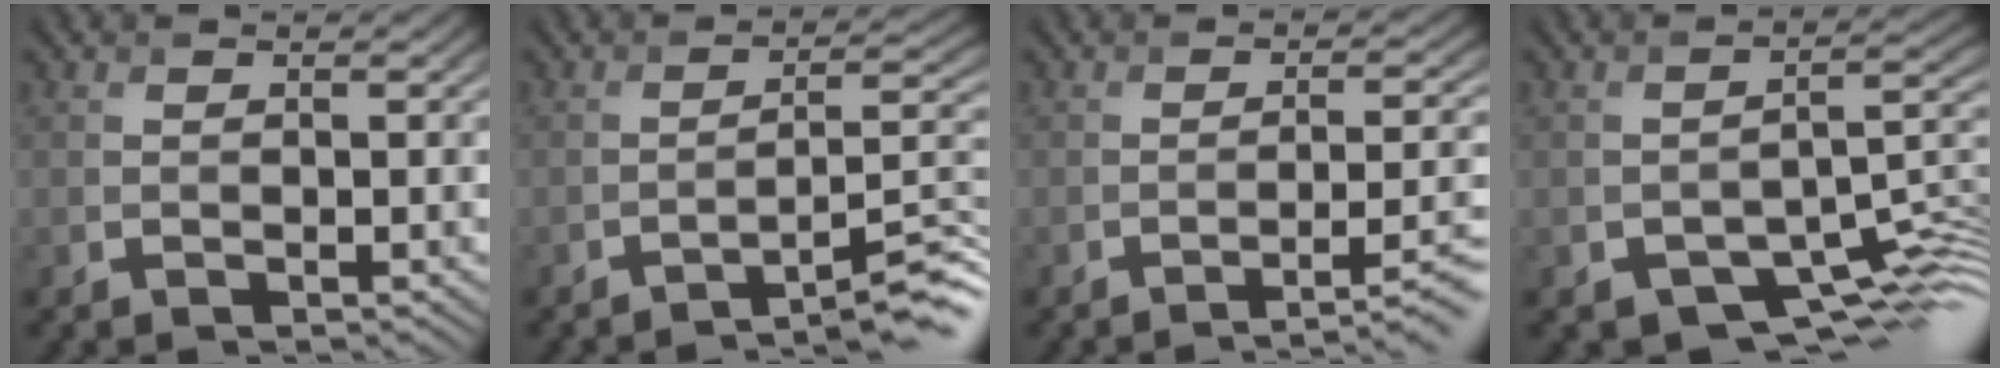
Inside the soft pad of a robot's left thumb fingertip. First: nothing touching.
{"total": 7.0, "force": [-5.2, 1.1, 4.5], "torque": [-0.065, 0.009, -0.083]}
{"total": 5.7, "force": [-3.4, 1.3, 4.4], "torque": [-0.064, 0.002, -0.048]}
{"total": 7.3, "force": [-3.8, 4.1, 4.7], "torque": [-0.066, -0.029, -0.058]}